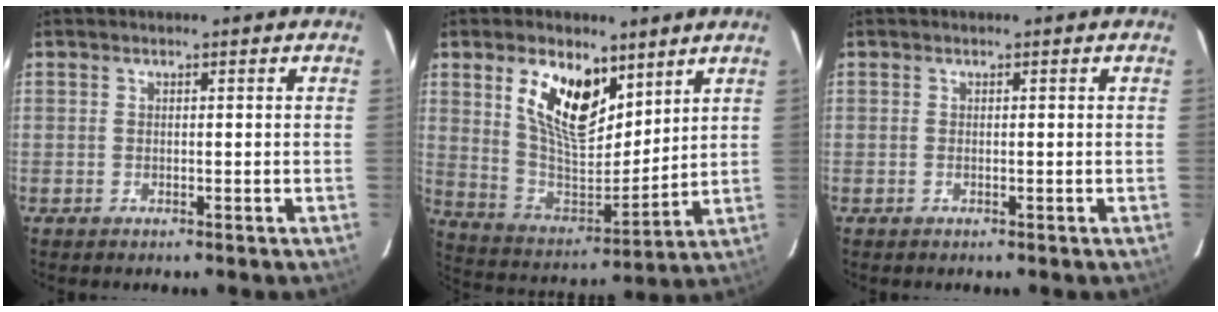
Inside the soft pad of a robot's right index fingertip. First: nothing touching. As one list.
[{"total": 15.1, "force": [7.9, 7.5, 10.5], "torque": [-0.193, 0.000, 0.156]}, {"total": 0.0}]